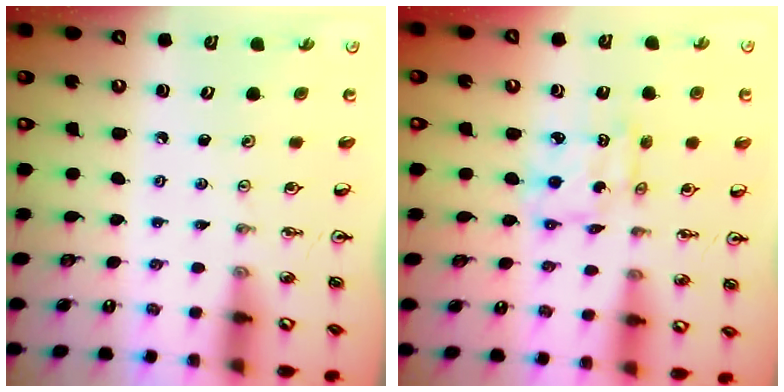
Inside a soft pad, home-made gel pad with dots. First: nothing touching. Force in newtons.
{"total": 4.4, "press": 4.4, "slide": 0.2}